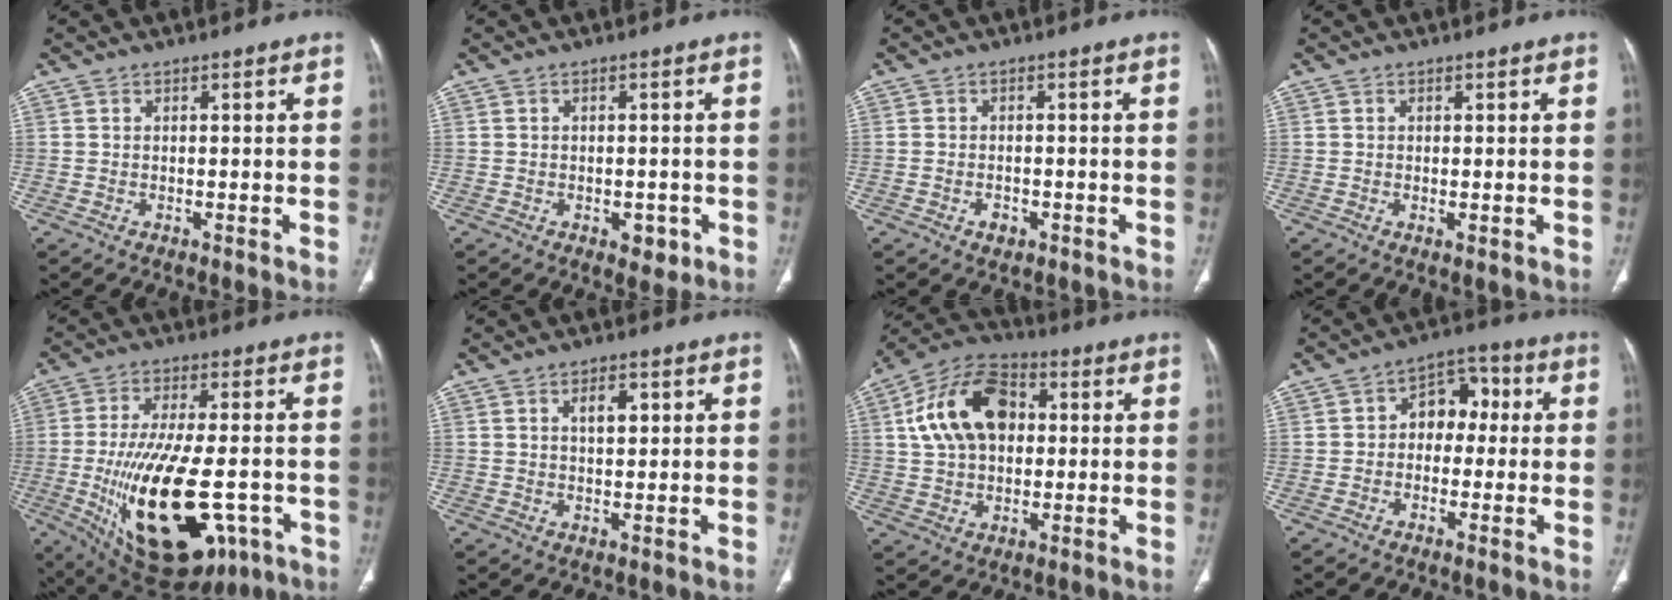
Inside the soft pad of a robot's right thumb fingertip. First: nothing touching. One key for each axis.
{"total": 3.2, "fx": -1.2, "fy": 2.0, "fz": 2.2, "tx": -0.014, "ty": 0.002, "tz": -0.009}
{"total": 2.0, "fx": -1.0, "fy": 1.4, "fz": 1.0, "tx": -0.013, "ty": 0.005, "tz": -0.011}
{"total": 0.9, "fx": -0.1, "fy": 0.3, "fz": 0.8, "tx": -0.020, "ty": -0.005, "tz": 0.000}
{"total": 24.8, "fx": -7.0, "fy": 11.4, "fz": 20.8, "tx": -0.377, "ty": -0.014, "tz": -0.085}
{"total": 3.9, "fx": 1.4, "fy": 2.0, "fz": 3.1, "tx": -0.042, "ty": -0.003, "tz": 0.022}
{"total": 16.0, "fx": 3.1, "fy": 10.7, "fz": 11.5, "tx": -0.187, "ty": 0.019, "tz": 0.046}
{"total": 7.8, "fx": 0.3, "fy": 5.7, "fz": 5.3, "tx": -0.040, "ty": 0.032, "tz": -0.008}